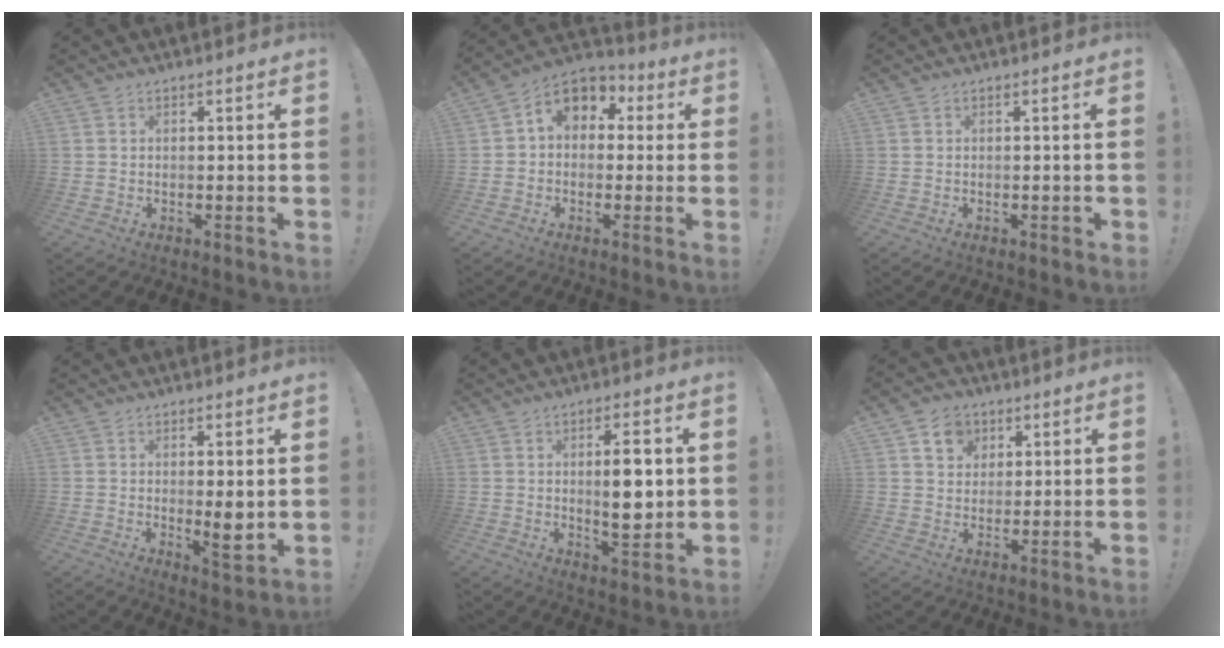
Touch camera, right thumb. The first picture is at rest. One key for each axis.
{"total": 7.4, "fx": 1.3, "fy": 5.9, "fz": 4.3, "tx": -0.066, "ty": 0.004, "tz": 0.030}
{"total": 0.5, "fx": -0.2, "fy": 0.4, "fz": 0.3, "tx": -0.006, "ty": 0.003, "tz": -0.003}
{"total": 6.1, "fx": 0.8, "fy": 1.6, "fz": 5.8, "tx": -0.061, "ty": -0.024, "tz": 0.014}
{"total": 9.6, "fx": 1.2, "fy": 3.2, "fz": 9.0, "tx": -0.128, "ty": -0.010, "tz": 0.012}
{"total": 8.0, "fx": 3.9, "fy": 6.6, "fz": 2.2, "tx": -0.029, "ty": -0.019, "tz": 0.076}